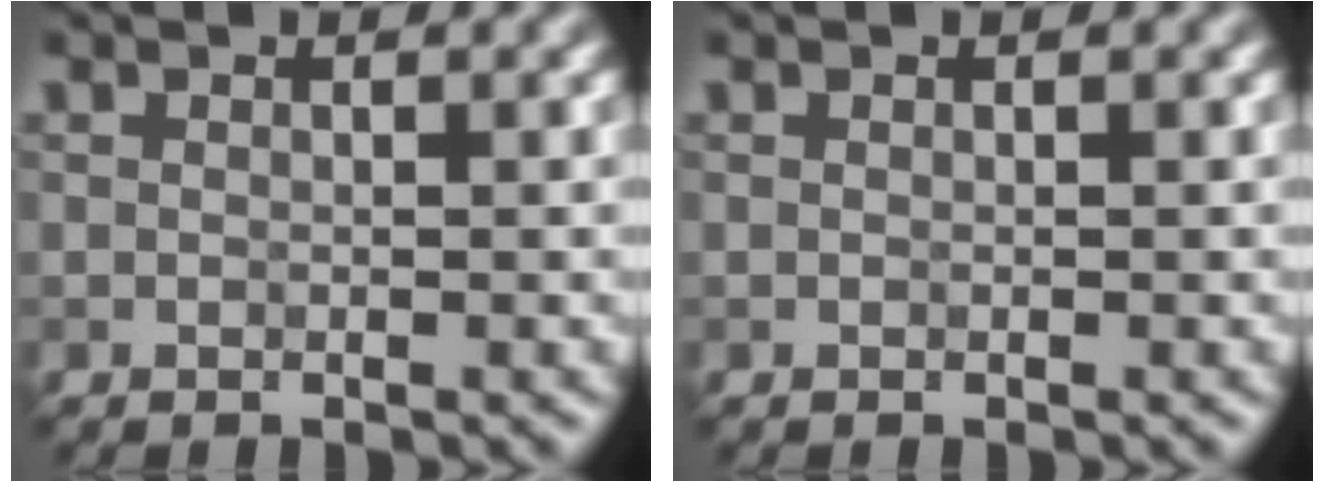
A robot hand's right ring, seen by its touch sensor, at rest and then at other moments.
{"total": 0.0}